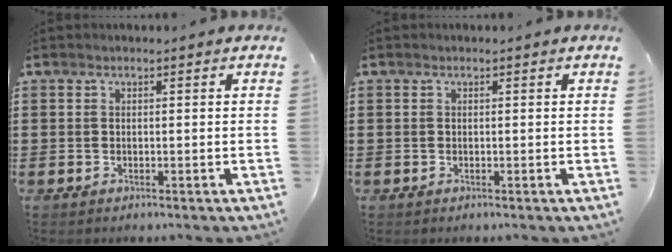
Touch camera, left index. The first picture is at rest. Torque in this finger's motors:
{"motor_torque": [0.15, -0.11, 0.00, 0.01]}